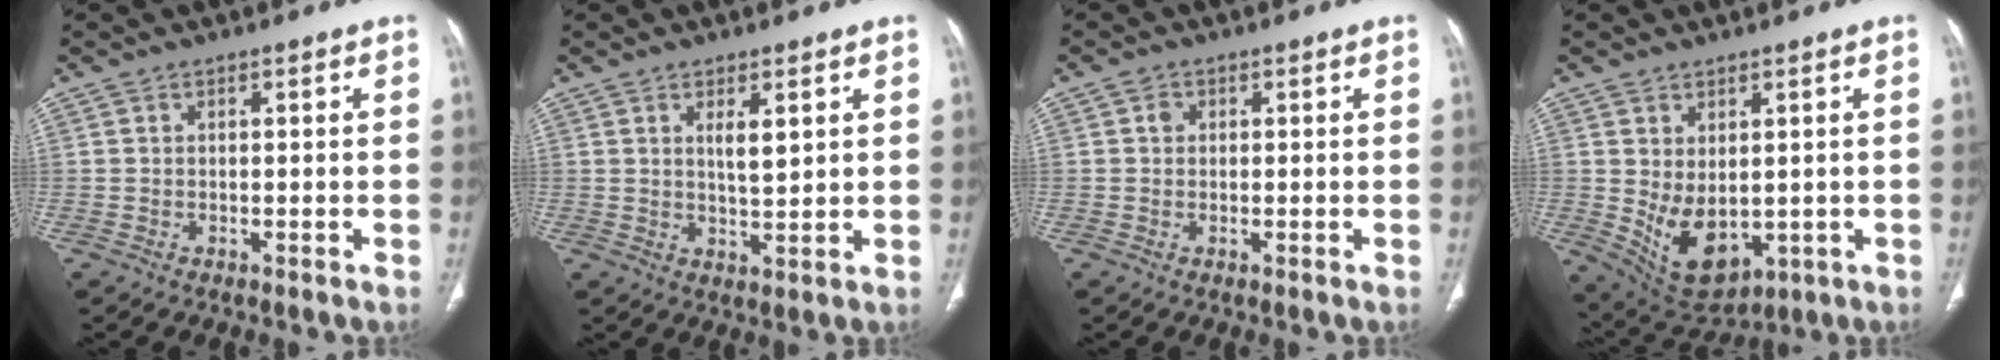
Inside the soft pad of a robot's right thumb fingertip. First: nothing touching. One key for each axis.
{"total": 4.3, "fx": 1.8, "fy": 1.2, "fz": 3.7, "tx": -0.058, "ty": -0.019, "tz": 0.033}
{"total": 1.4, "fx": 0.4, "fy": 1.3, "fz": 0.6, "tx": -0.004, "ty": 0.002, "tz": 0.003}
{"total": 10.2, "fx": -0.6, "fy": 6.5, "fz": 7.9, "tx": -0.118, "ty": -0.010, "tz": 0.024}